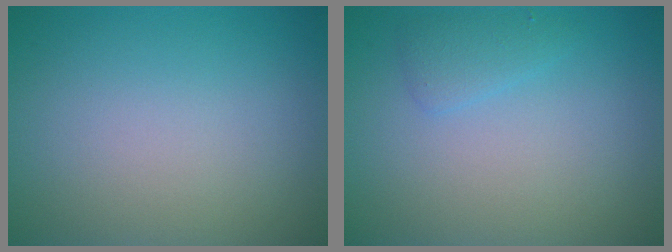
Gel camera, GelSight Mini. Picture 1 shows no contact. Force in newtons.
{"total": 1.4, "press": 1.4, "slide": 0.1}